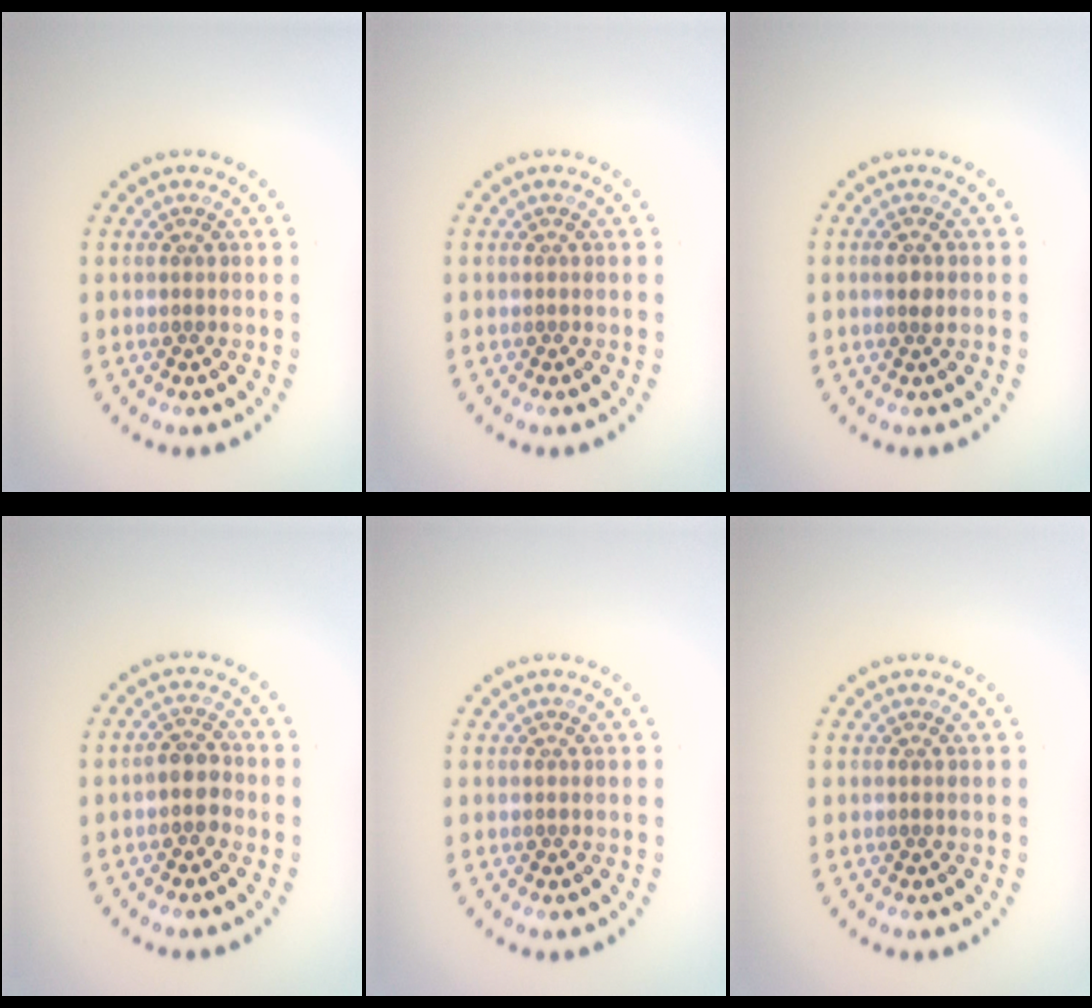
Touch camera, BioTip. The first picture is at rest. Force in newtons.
{"total": 0.0}
{"total": 1.4, "press": 1.3, "slide": 0.4}
{"total": 2.1, "press": 1.9, "slide": 0.8}
{"total": 0.0}
{"total": 0.0}